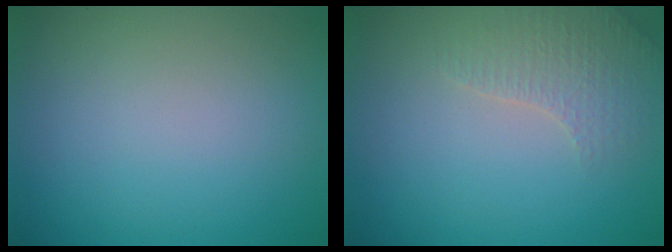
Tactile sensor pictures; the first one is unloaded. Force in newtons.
{"total": 2.6, "press": 2.5, "slide": 0.5}